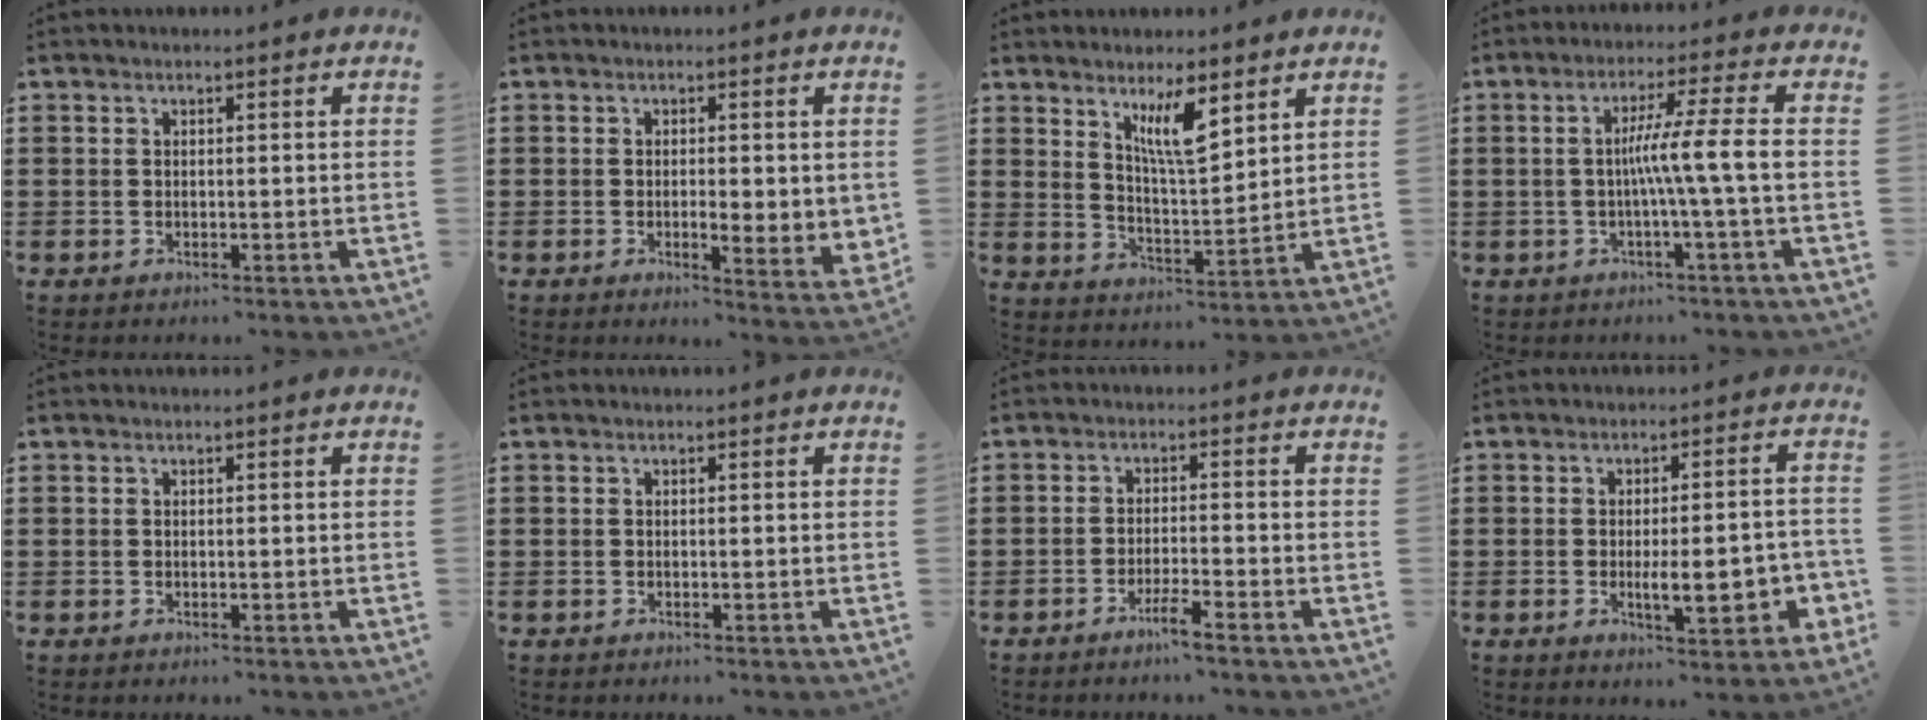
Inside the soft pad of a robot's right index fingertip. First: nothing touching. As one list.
[{"total": 2.7, "force": [0.0, 1.1, 2.5], "torque": [-0.047, 0.006, 0.000]}, {"total": 7.3, "force": [4.6, 1.6, 5.4], "torque": [-0.100, -0.014, 0.077]}, {"total": 7.0, "force": [-0.9, -1.1, 6.8], "torque": [-0.122, -0.007, -0.025]}, {"total": 0.0}, {"total": 0.0}, {"total": 3.2, "force": [-2.5, -0.3, 2.0], "torque": [-0.041, -0.003, -0.048]}, {"total": 8.0, "force": [-1.9, 2.4, 7.4], "torque": [-0.094, -0.011, -0.030]}]